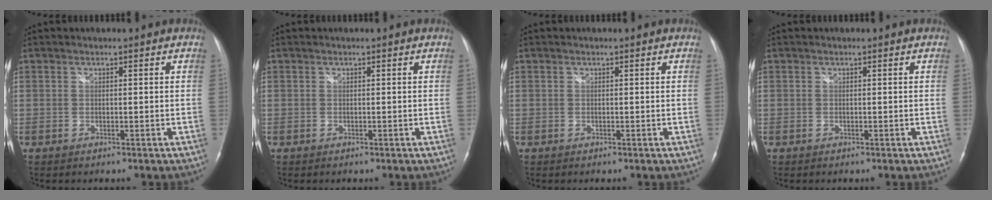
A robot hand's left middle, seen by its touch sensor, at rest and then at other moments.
{"total": 0.0}
{"total": 0.0}
{"total": 0.0}